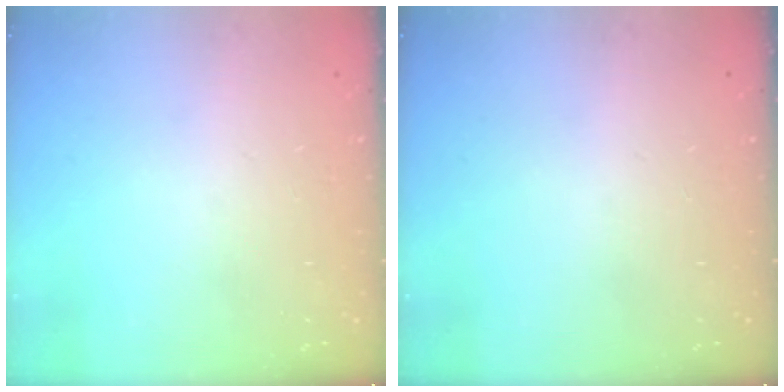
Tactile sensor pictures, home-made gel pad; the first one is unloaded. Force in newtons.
{"total": 0.0}